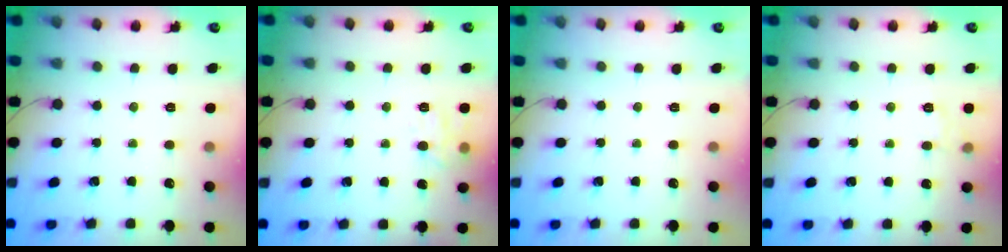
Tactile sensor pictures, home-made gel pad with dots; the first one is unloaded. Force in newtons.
{"total": 9.5, "press": 9.4, "slide": 0.9}
{"total": 0.0}
{"total": 5.8, "press": 5.7, "slide": 1.3}